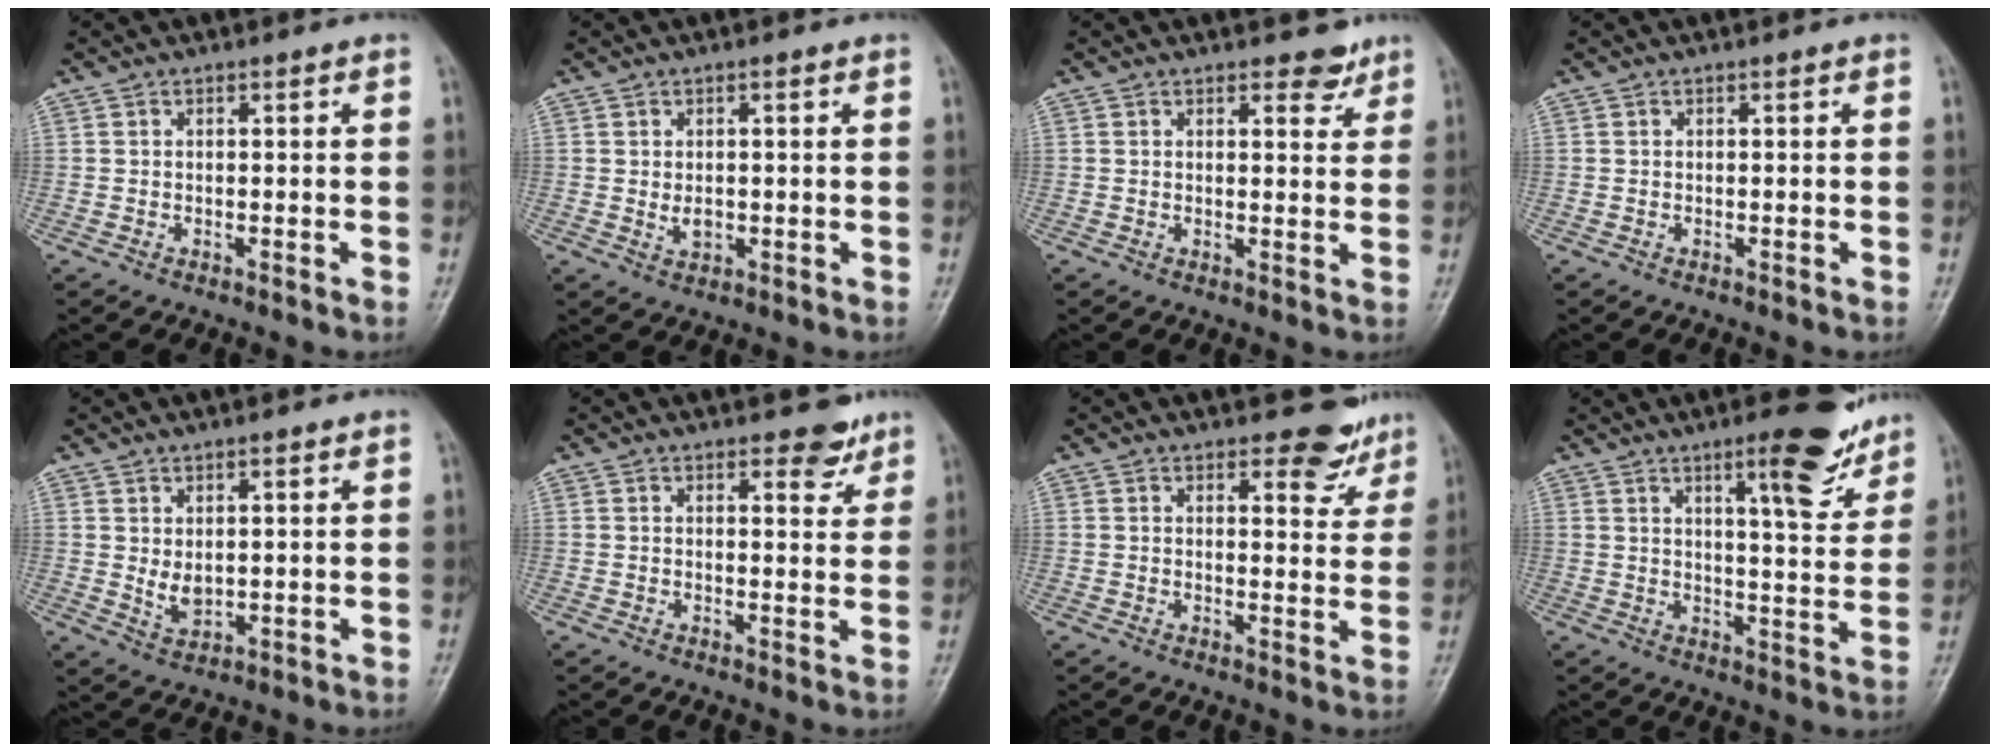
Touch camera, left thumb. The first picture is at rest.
{"total": 2.7, "force": [0.1, 1.8, 2.0], "torque": [-0.025, -0.006, 0.007]}
{"total": 3.3, "force": [2.5, 1.6, 1.4], "torque": [0.001, -0.016, 0.032]}
{"total": 0.0}
{"total": 4.3, "force": [1.2, 2.4, 3.3], "torque": [-0.050, -0.017, 0.030]}
{"total": 4.2, "force": [3.1, 1.9, 2.1], "torque": [-0.004, -0.020, 0.040]}
{"total": 6.7, "force": [5.1, 3.2, 3.0], "torque": [-0.005, -0.036, 0.056]}
{"total": 9.7, "force": [6.4, 2.9, 6.8], "torque": [-0.061, -0.039, 0.084]}